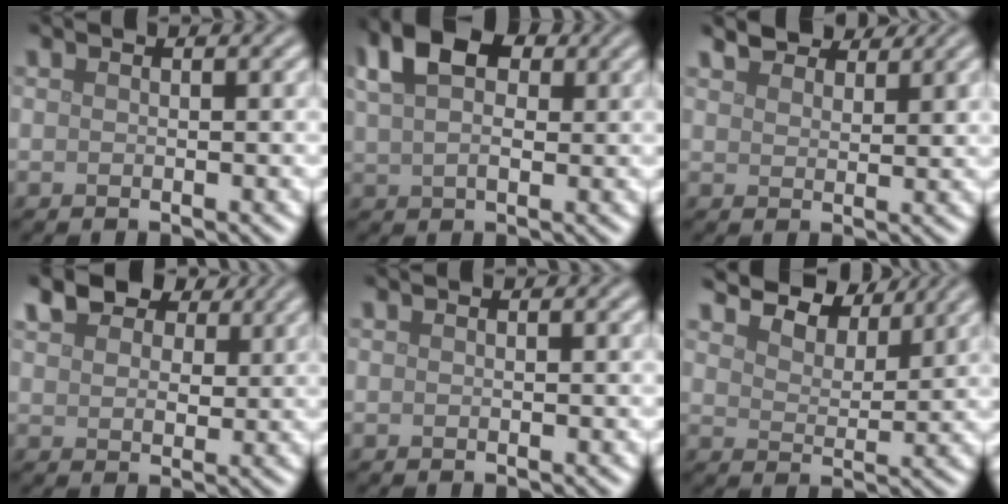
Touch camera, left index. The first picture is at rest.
{"total": 6.5, "force": [3.0, 3.7, 4.4], "torque": [-0.086, 0.014, 0.046]}
{"total": 3.7, "force": [3.3, 1.2, 1.1], "torque": [-0.025, 0.007, 0.052]}
{"total": 4.8, "force": [3.2, 2.8, 2.3], "torque": [-0.046, 0.005, 0.053]}
{"total": 0.0}
{"total": 6.0, "force": [5.3, 1.9, 2.1], "torque": [-0.046, -0.003, 0.086]}